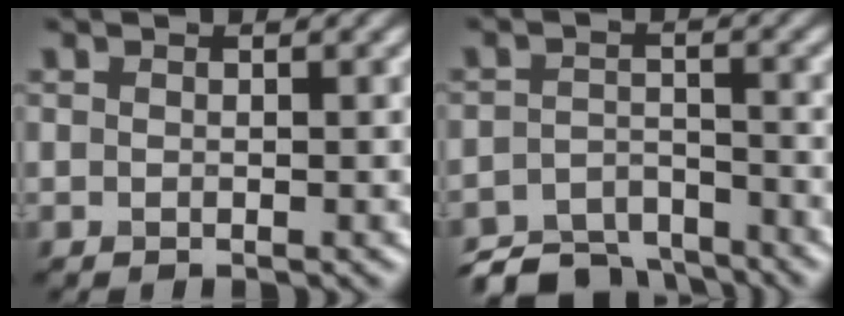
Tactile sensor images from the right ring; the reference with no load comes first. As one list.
[{"total": 6.1, "force": [-5.4, 2.1, 1.7], "torque": [-0.028, -0.013, -0.098]}]